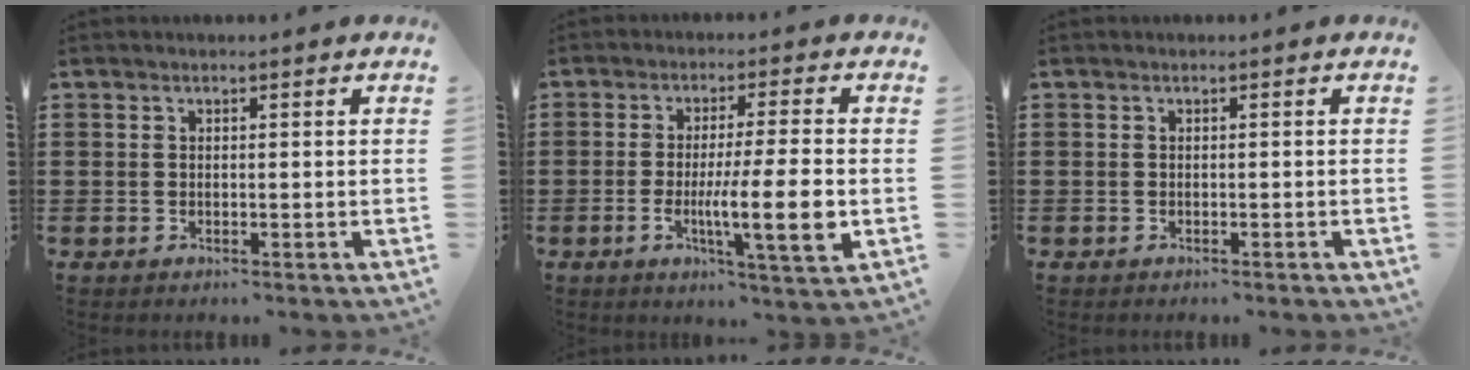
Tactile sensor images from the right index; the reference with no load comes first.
{"total": 10.3, "force": [-1.9, 0.7, 10.1], "torque": [-0.181, -0.017, -0.035]}
{"total": 0.5, "force": [-0.5, 0.0, 0.2], "torque": [-0.005, -0.003, -0.009]}